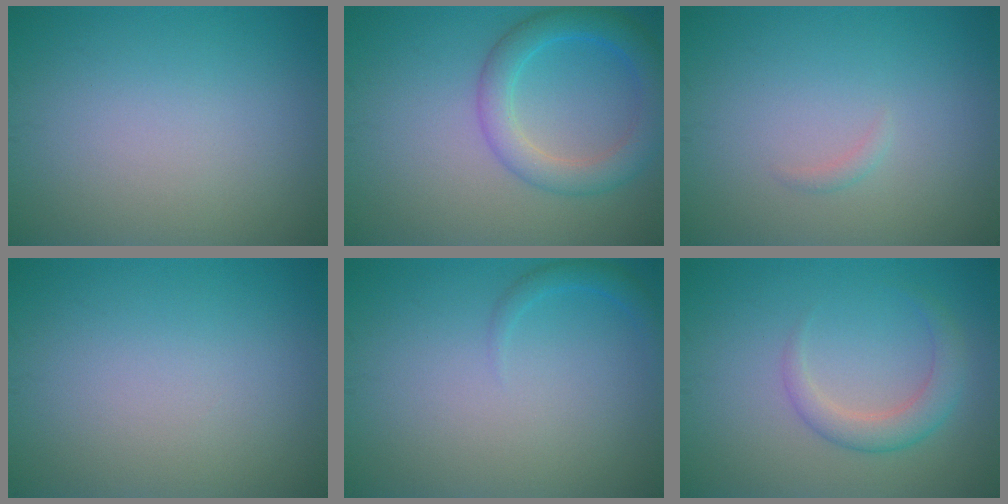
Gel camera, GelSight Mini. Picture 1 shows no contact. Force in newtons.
{"total": 4.5, "press": 4.5, "slide": 0.4}
{"total": 0.6, "press": 0.6, "slide": 0.0}
{"total": 0.0}
{"total": 1.1, "press": 1.1, "slide": 0.1}
{"total": 2.8, "press": 2.8, "slide": 0.2}